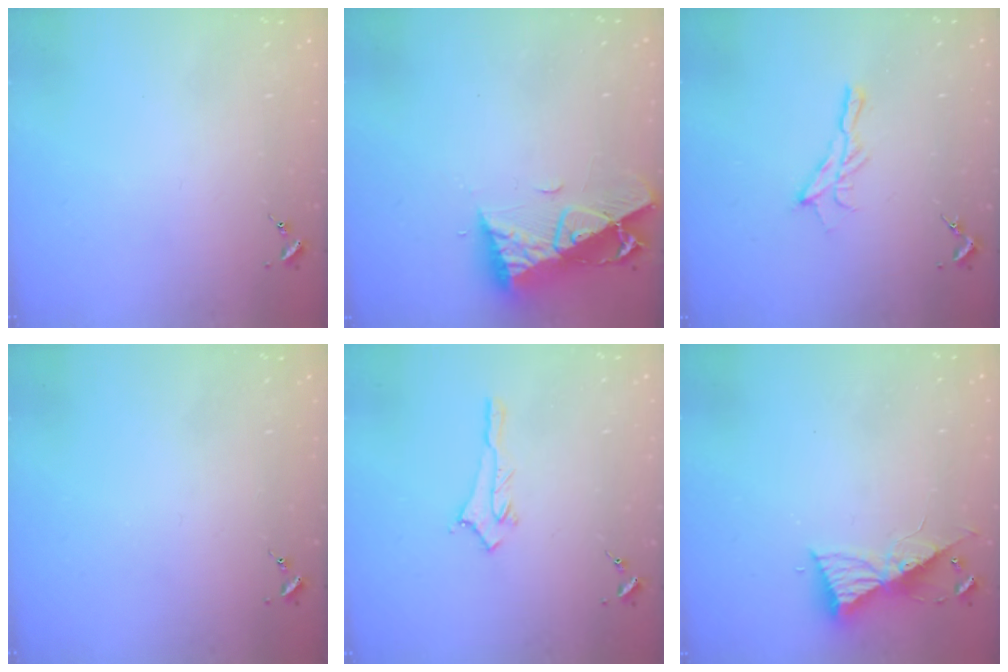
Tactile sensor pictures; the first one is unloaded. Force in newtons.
{"total": 9.3, "press": 9.3, "slide": 1.1}
{"total": 7.3, "press": 7.3, "slide": 0.3}
{"total": 0.0}
{"total": 3.0, "press": 2.9, "slide": 0.3}
{"total": 9.2, "press": 9.2, "slide": 0.8}